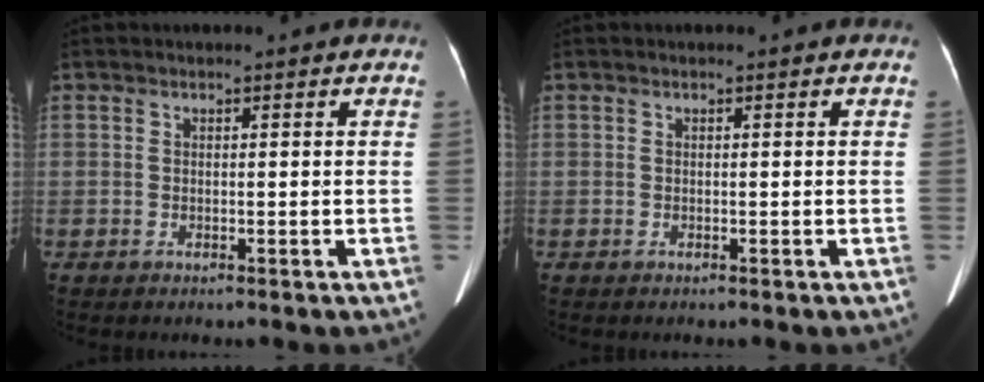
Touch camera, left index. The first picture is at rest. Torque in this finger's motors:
{"motor_torque": [0.02, 0.07, 0.00, -0.01]}